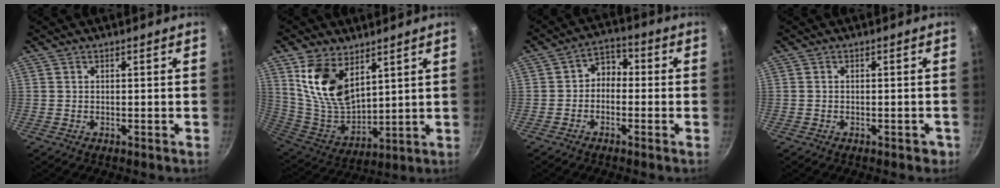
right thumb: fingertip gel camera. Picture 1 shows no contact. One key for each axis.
{"total": 14.7, "fx": 7.1, "fy": 8.2, "fz": 9.9, "tx": -0.168, "ty": -0.056, "tz": 0.153}
{"total": 4.9, "fx": -0.8, "fy": 3.9, "fz": 3.0, "tx": -0.016, "ty": 0.025, "tz": -0.028}
{"total": 1.7, "fx": -0.9, "fy": 1.0, "fz": 1.0, "tx": -0.004, "ty": 0.015, "tz": -0.002}